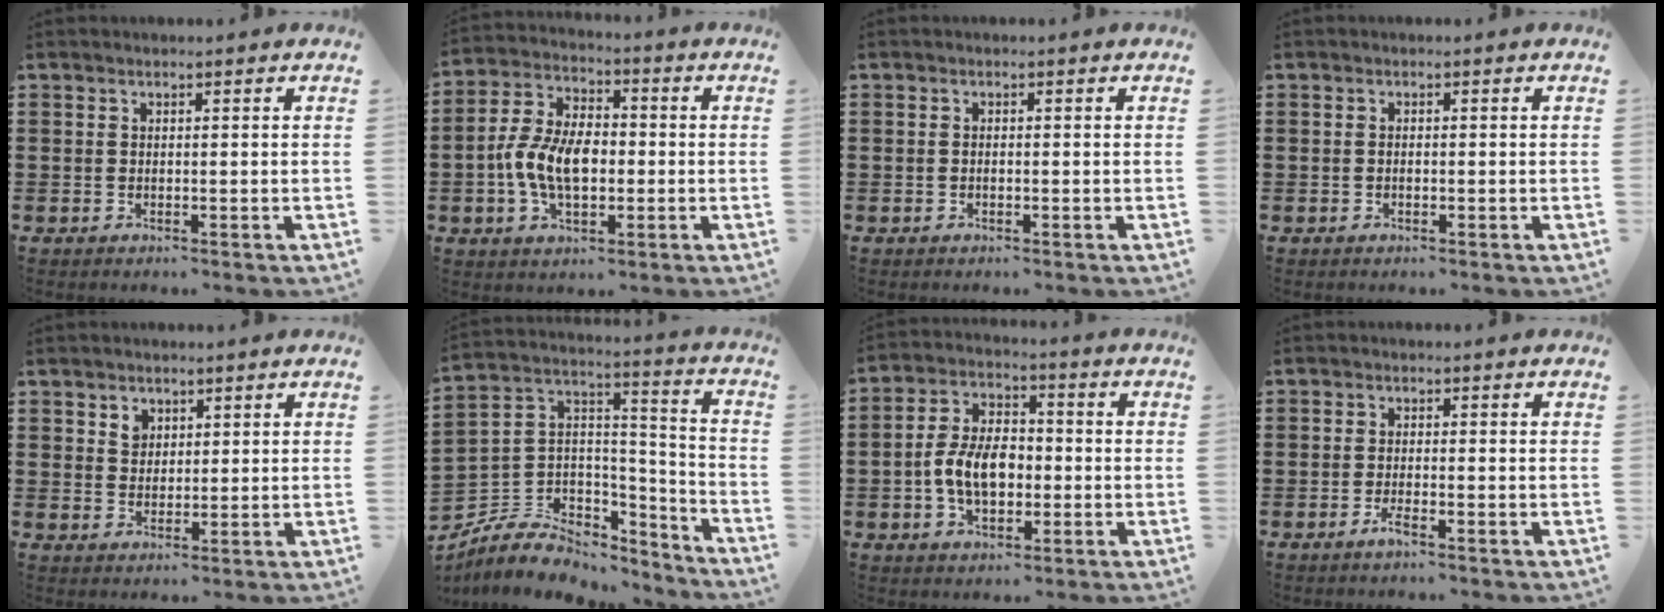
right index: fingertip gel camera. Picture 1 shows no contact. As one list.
[{"total": 8.7, "force": [-1.5, 5.1, 6.9], "torque": [-0.160, 0.004, -0.034]}, {"total": 0.6, "force": [-0.2, 0.1, 0.5], "torque": [-0.012, -0.004, -0.003]}, {"total": 0.7, "force": [-0.2, 0.2, 0.6], "torque": [-0.015, -0.004, -0.003]}, {"total": 2.4, "force": [1.5, 1.8, 0.5], "torque": [-0.016, 0.007, 0.028]}, {"total": 7.0, "force": [-4.5, 5.1, 1.7], "torque": [-0.053, 0.003, -0.083]}, {"total": 7.9, "force": [-1.4, 4.9, 6.0], "torque": [-0.139, 0.005, -0.033]}, {"total": 2.1, "force": [-1.3, 0.2, 1.6], "torque": [-0.043, -0.009, -0.027]}]